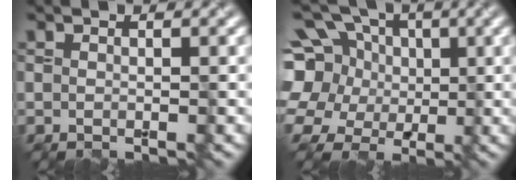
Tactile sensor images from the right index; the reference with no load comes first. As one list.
[{"total": 14.1, "force": [3.6, 11.7, 7.0], "torque": [-0.177, 0.037, 0.036]}]